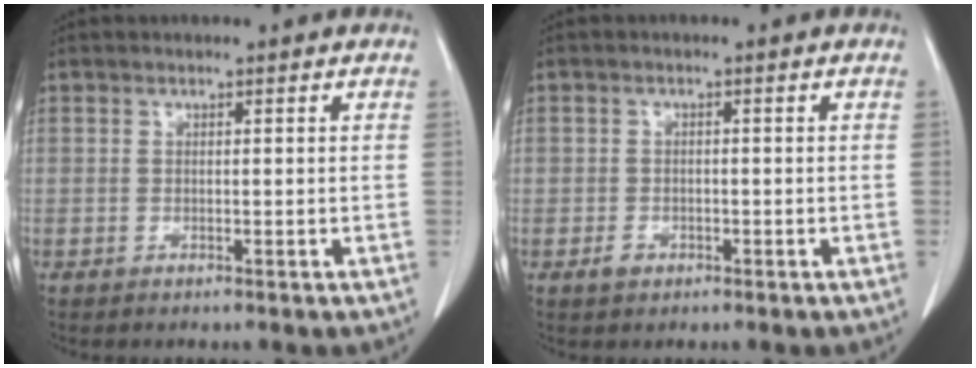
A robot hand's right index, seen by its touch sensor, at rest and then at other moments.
{"total": 1.9, "force": [-0.9, 1.5, 0.6], "torque": [-0.006, 0.005, -0.012]}